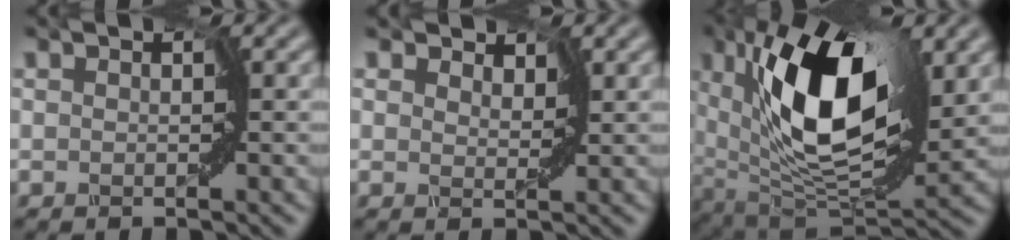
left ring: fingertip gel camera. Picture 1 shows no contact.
{"total": 2.3, "force": [1.9, 1.0, 0.8], "torque": [-0.022, 0.002, 0.018]}
{"total": 11.5, "force": [3.0, 4.9, 10.0], "torque": [-0.175, 0.002, 0.052]}